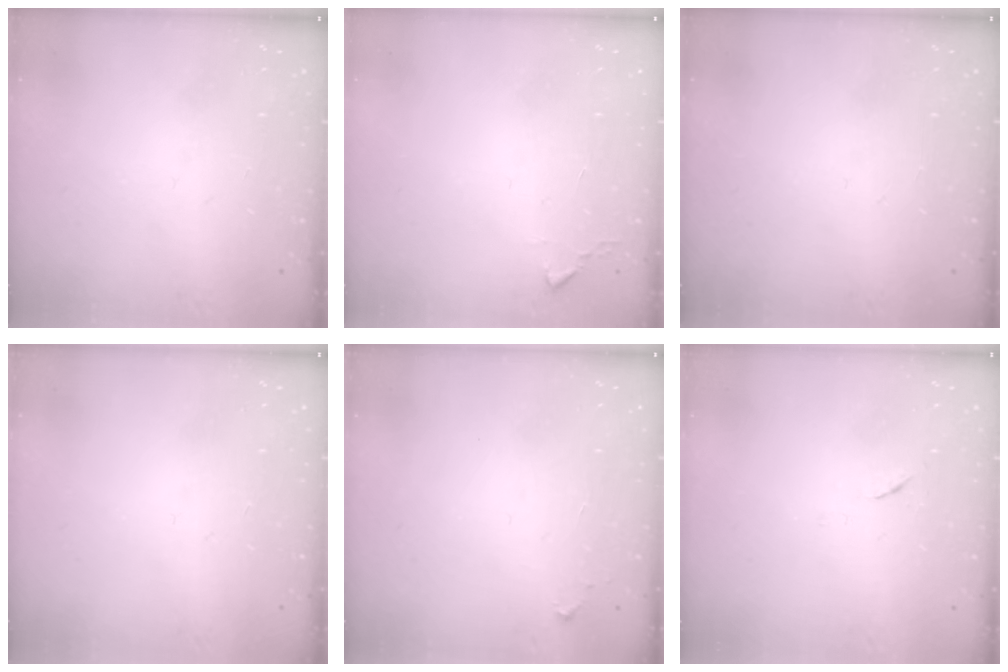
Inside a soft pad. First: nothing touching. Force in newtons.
{"total": 2.4, "press": 2.4, "slide": 0.3}
{"total": 0.0}
{"total": 0.0}
{"total": 4.3, "press": 4.3, "slide": 0.7}
{"total": 3.5, "press": 3.4, "slide": 0.6}